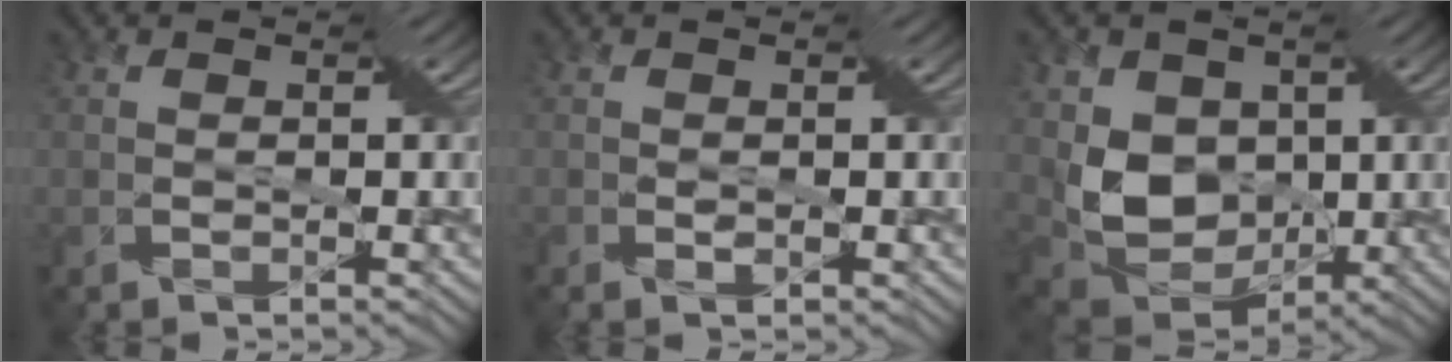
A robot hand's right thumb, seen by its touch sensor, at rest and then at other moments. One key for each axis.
{"total": 0.6, "fx": -0.2, "fy": 0.4, "fz": 0.5, "tx": 0.001, "ty": -0.001, "tz": -0.005}
{"total": 7.8, "fx": 1.2, "fy": 6.3, "fz": 4.5, "tx": -0.121, "ty": -0.022, "tz": 0.018}